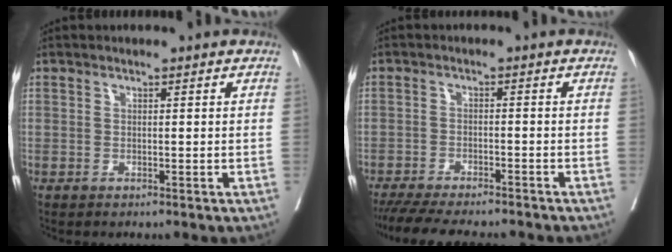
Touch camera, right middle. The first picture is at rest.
{"total": 13.5, "force": [-11.9, 2.3, 5.8], "torque": [-0.100, -0.020, -0.168]}